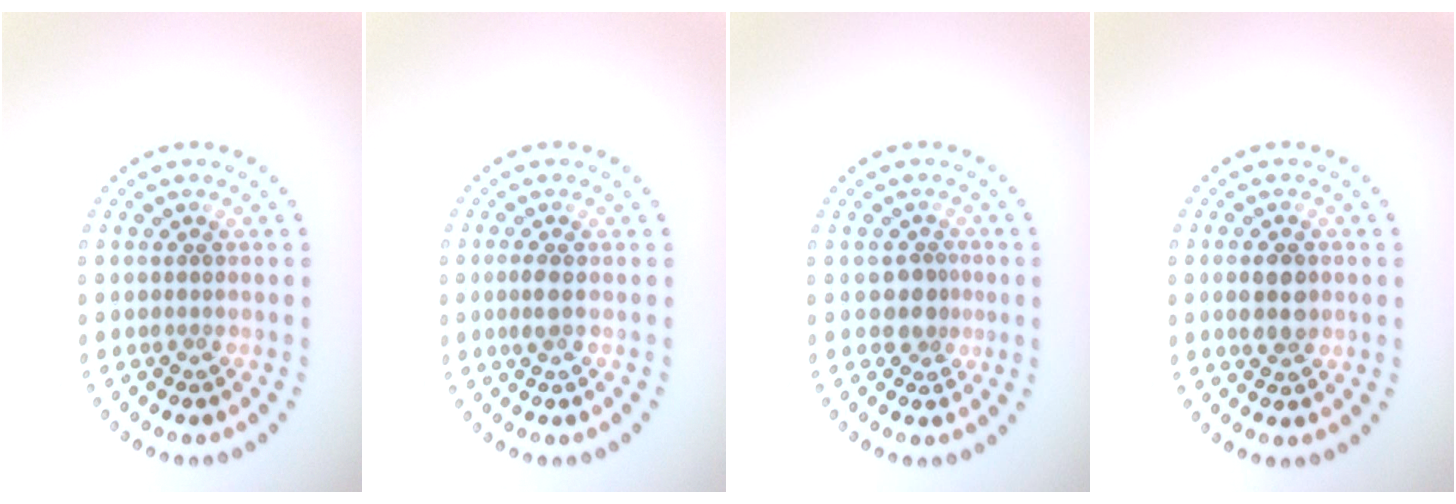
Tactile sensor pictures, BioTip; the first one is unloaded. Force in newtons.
{"total": 1.2, "press": 1.2, "slide": 0.3}
{"total": 2.1, "press": 1.7, "slide": 1.3}
{"total": 2.5, "press": 2.5, "slide": 0.1}